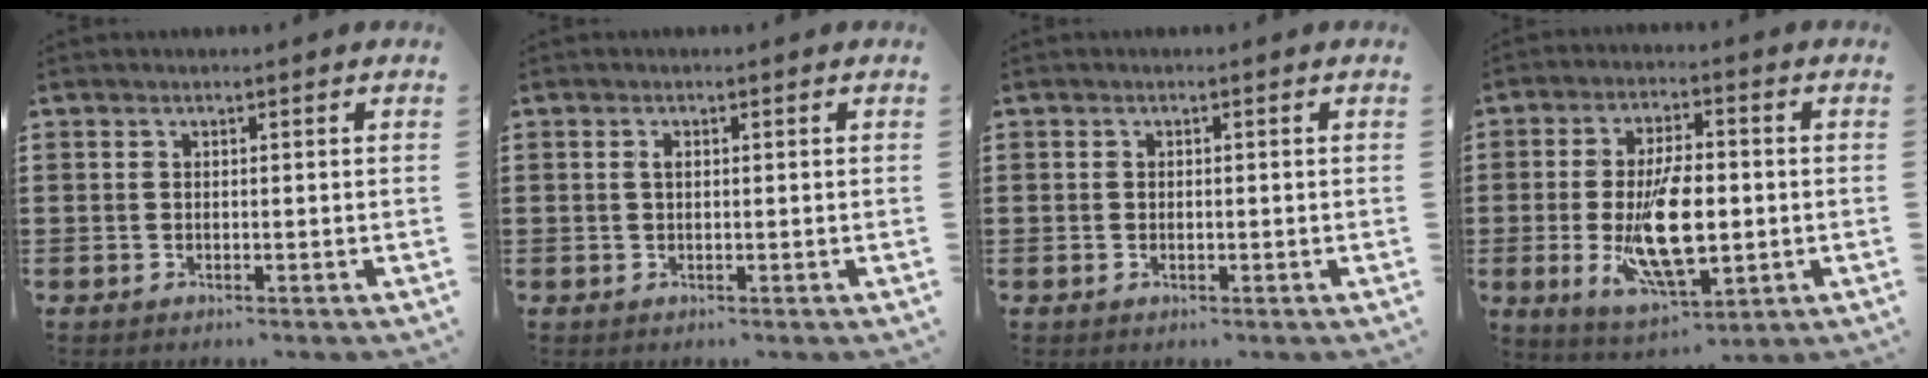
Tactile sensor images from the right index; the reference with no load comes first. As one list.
[{"total": 0.9, "force": [0.2, 0.4, 0.8], "torque": [-0.017, 0.002, 0.002]}, {"total": 0.7, "force": [-0.1, 0.4, 0.5], "torque": [-0.013, 0.000, -0.002]}, {"total": 12.8, "force": [-1.6, 5.5, 11.4], "torque": [-0.229, -0.016, -0.026]}]